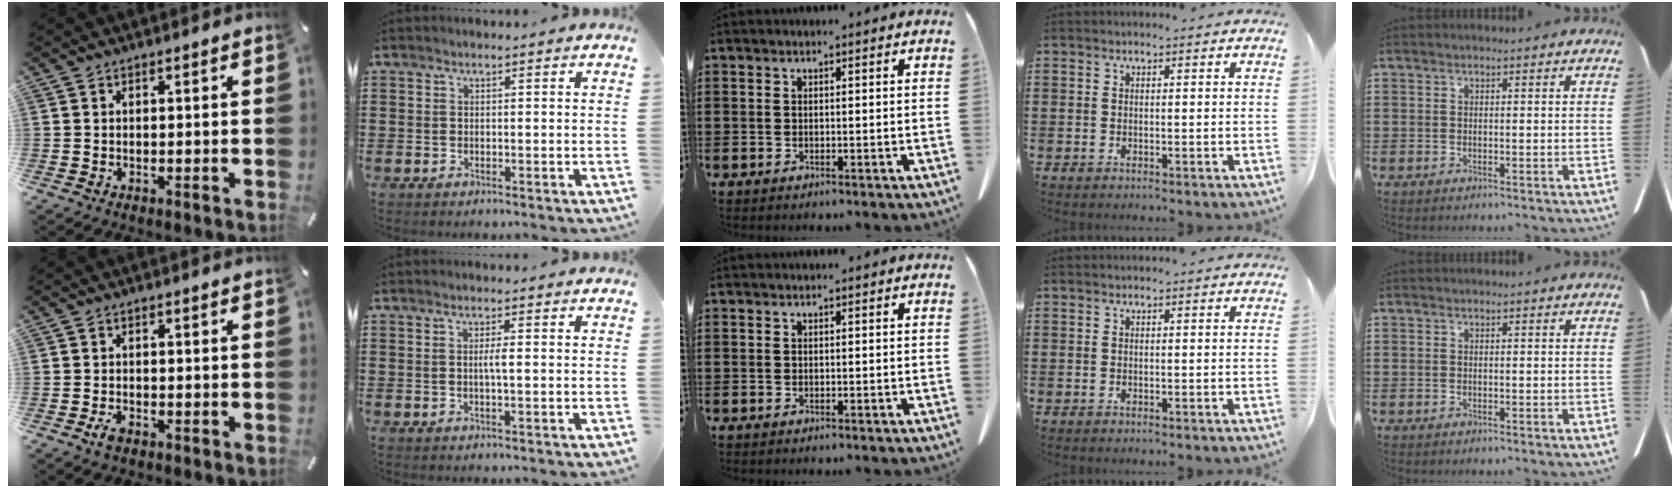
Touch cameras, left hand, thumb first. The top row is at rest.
{"thumb": {"total": 2.0, "force": [-1.0, 0.9, 1.5], "torque": [-0.041, -0.002, -0.023]}, "index": {"total": 1.9, "force": [0.1, -0.1, 1.9], "torque": [-0.037, -0.004, 0.002]}}